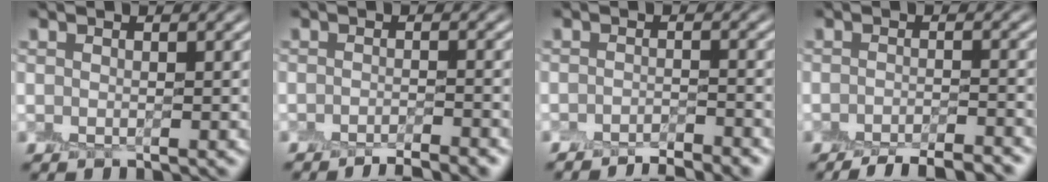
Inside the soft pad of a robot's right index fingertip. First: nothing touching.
{"total": 3.3, "force": [-2.9, 0.2, 1.4], "torque": [-0.022, 0.000, -0.043]}
{"total": 3.1, "force": [-2.9, 0.1, 0.9], "torque": [-0.013, 0.001, -0.045]}
{"total": 5.8, "force": [-5.1, 1.2, 2.4], "torque": [-0.036, -0.005, -0.067]}